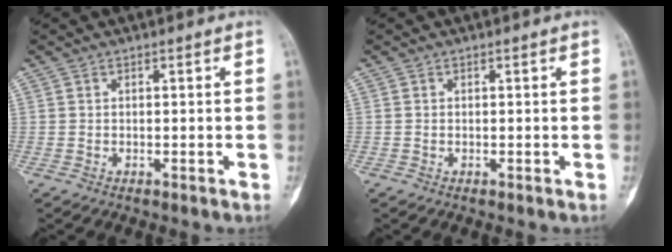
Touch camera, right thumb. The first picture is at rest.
{"total": 0.0}